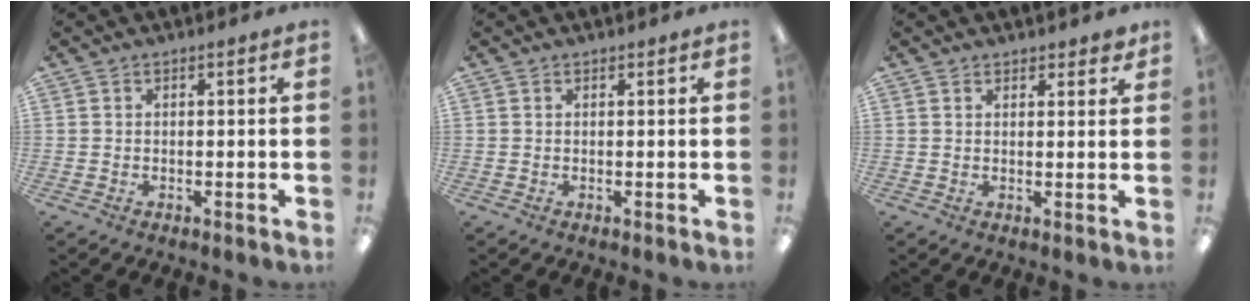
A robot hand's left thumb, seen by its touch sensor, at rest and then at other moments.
{"total": 0.0}
{"total": 2.1, "force": [1.8, 0.9, 0.3], "torque": [0.000, -0.006, 0.034]}